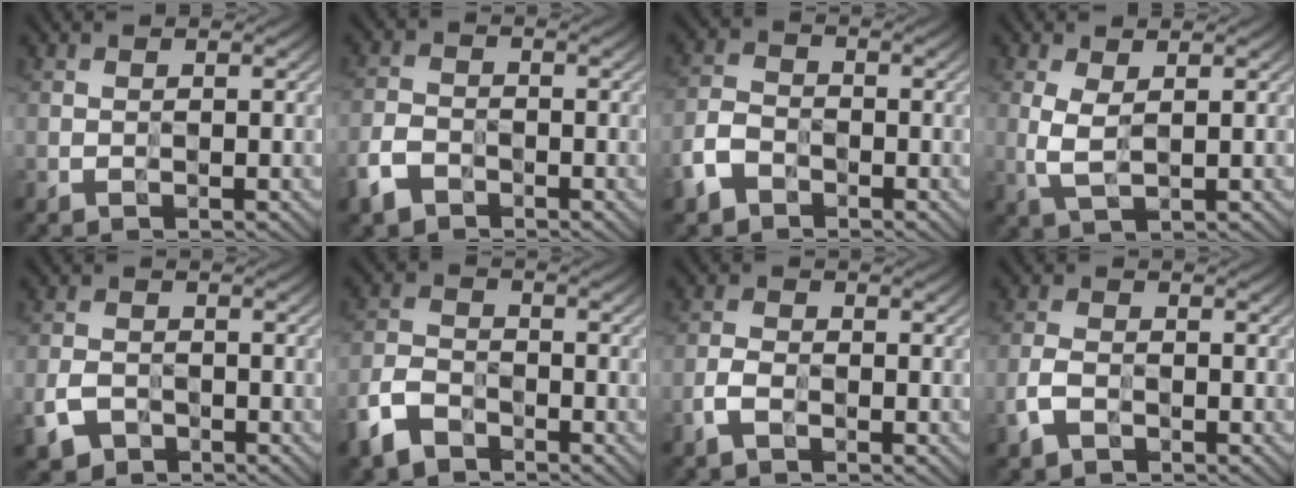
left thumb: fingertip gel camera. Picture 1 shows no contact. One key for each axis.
{"total": 4.7, "fx": -3.5, "fy": 2.8, "fz": 1.5, "tx": -0.030, "ty": -0.007, "tz": -0.073}
{"total": 4.8, "fx": -3.4, "fy": 3.0, "fz": 1.5, "tx": -0.034, "ty": -0.006, "tz": -0.076}
{"total": 3.2, "fx": 0.6, "fy": 1.4, "fz": 2.8, "tx": -0.069, "ty": -0.005, "tz": 0.012}
{"total": 4.6, "fx": -3.0, "fy": 3.0, "fz": 1.9, "tx": -0.036, "ty": -0.013, "tz": -0.058}
{"total": 6.0, "fx": -4.7, "fy": 3.2, "fz": 1.9, "tx": -0.043, "ty": -0.008, "tz": -0.103}
{"total": 3.2, "fx": -2.2, "fy": 1.8, "fz": 1.6, "tx": -0.033, "ty": -0.004, "tz": -0.047}
{"total": 3.9, "fx": -2.4, "fy": 2.3, "fz": 2.0, "tx": -0.041, "ty": -0.007, "tz": -0.051}